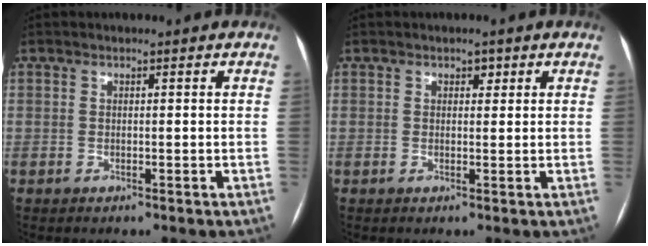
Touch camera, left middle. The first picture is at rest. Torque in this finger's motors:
{"motor_torque": [-0.01, 0.04, 0.01, -0.01]}